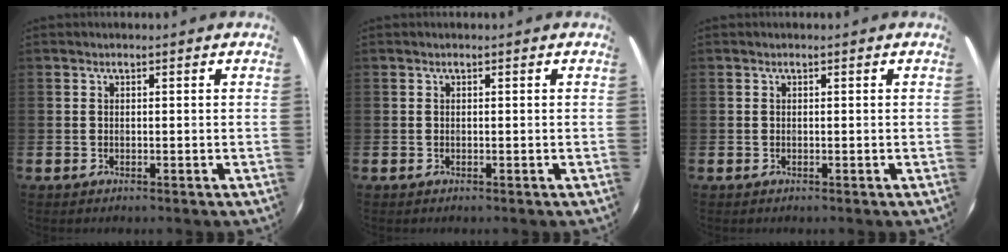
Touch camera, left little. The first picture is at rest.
{"total": 0.0}
{"total": 0.0}